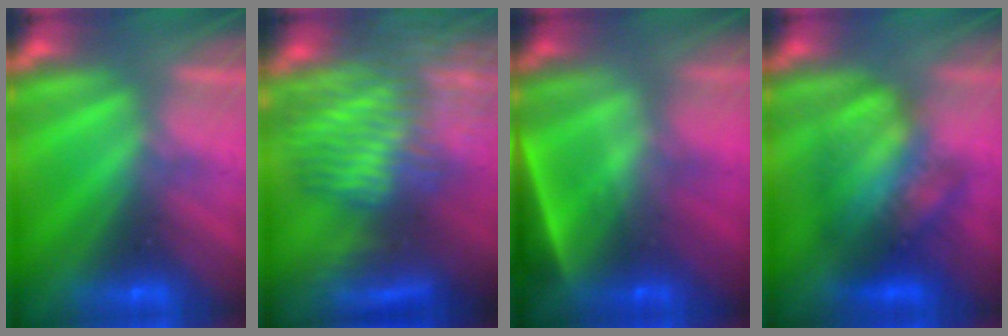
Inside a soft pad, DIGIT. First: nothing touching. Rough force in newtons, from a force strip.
{"total": 9.0}
{"total": 4.6}
{"total": 3.7}